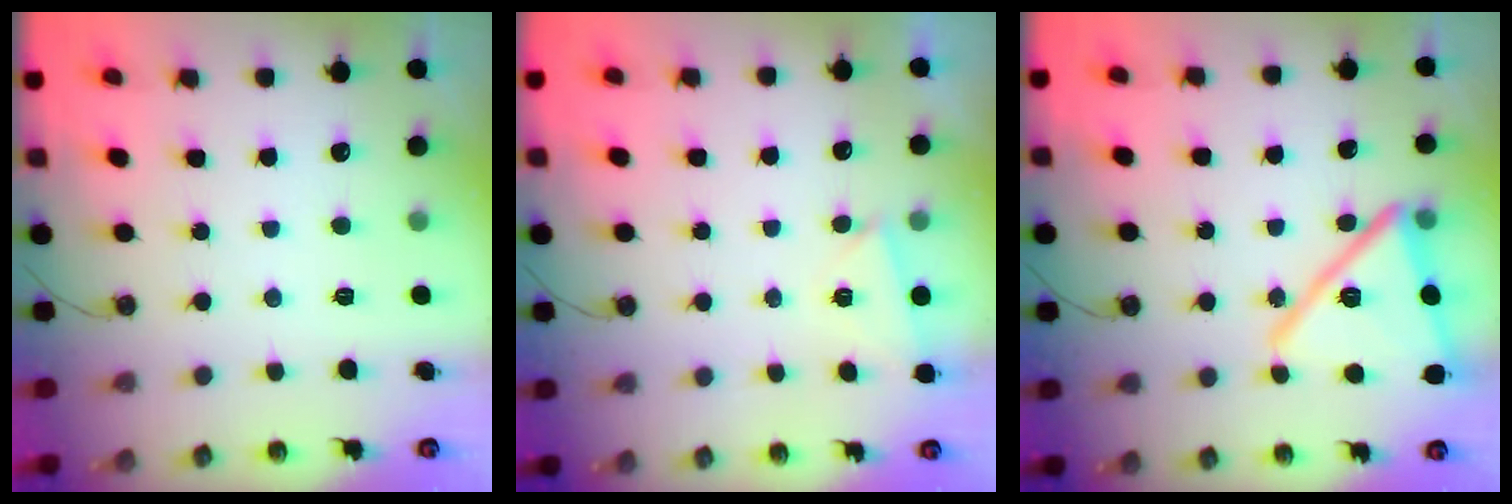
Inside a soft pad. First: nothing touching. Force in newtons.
{"total": 3.1, "press": 2.4, "slide": 1.9}
{"total": 19.7, "press": 19.7, "slide": 1.3}